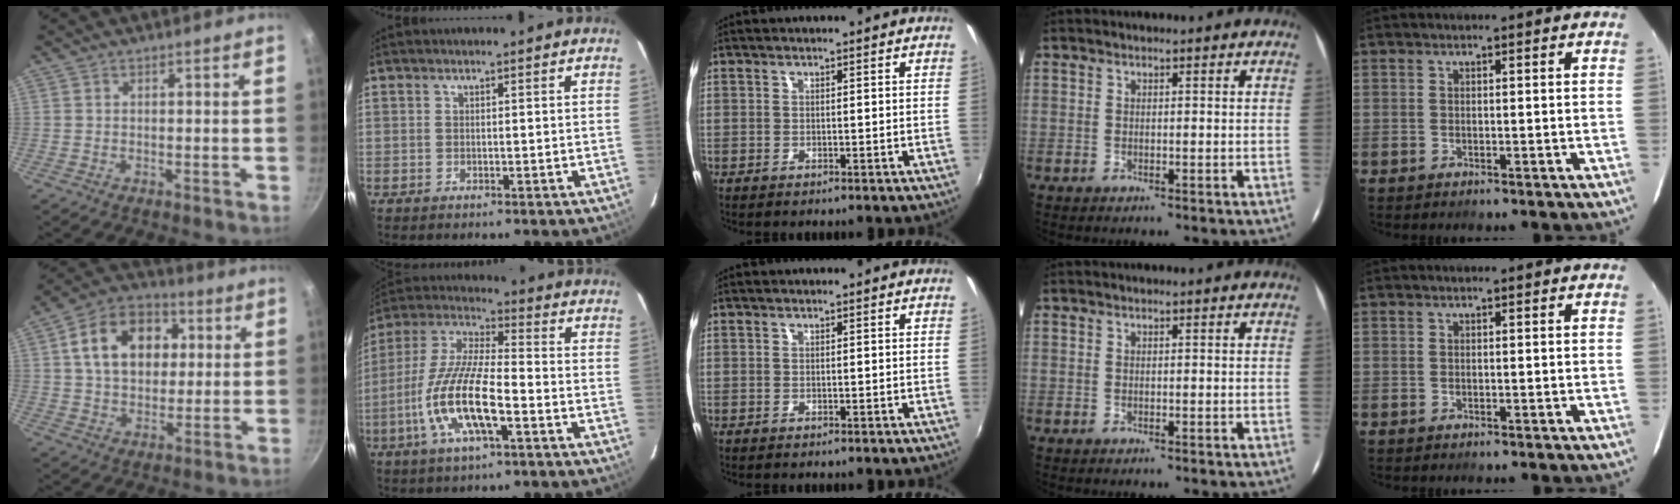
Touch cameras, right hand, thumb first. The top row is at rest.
{"thumb": {"total": 16.1, "force": [3.7, 11.6, 10.5], "torque": [-0.145, 0.018, 0.051]}, "index": {"total": 15.4, "force": [-5.8, 4.0, 13.7], "torque": [-0.286, -0.012, -0.115]}}